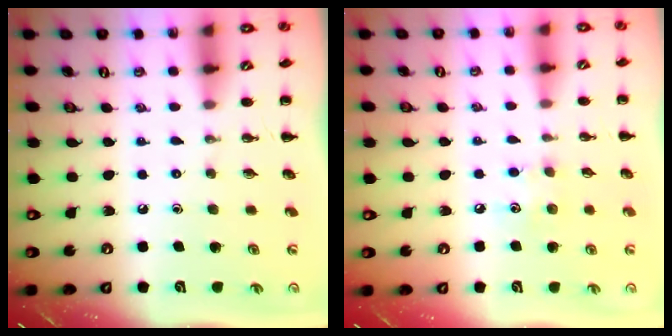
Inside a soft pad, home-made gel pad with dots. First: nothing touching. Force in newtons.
{"total": 5.5, "press": 5.3, "slide": 1.3}